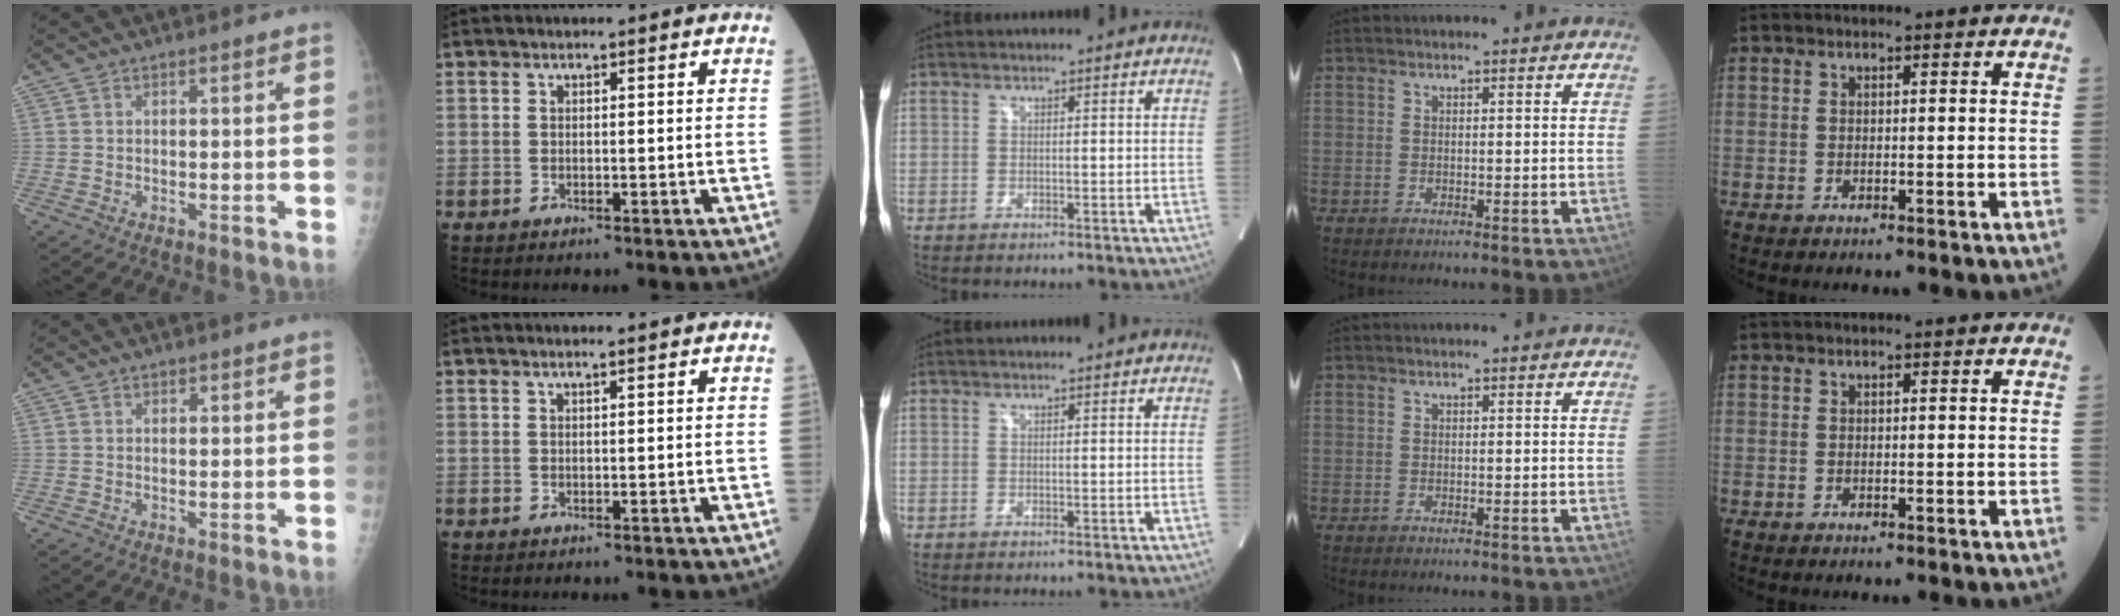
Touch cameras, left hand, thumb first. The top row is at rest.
{"thumb": {"total": 0.5, "force": [0.4, 0.3, 0.1], "torque": [0.000, -0.003, 0.005]}, "index": {"total": 0.6, "force": [0.4, -0.2, 0.4], "torque": [-0.017, -0.006, 0.015]}}